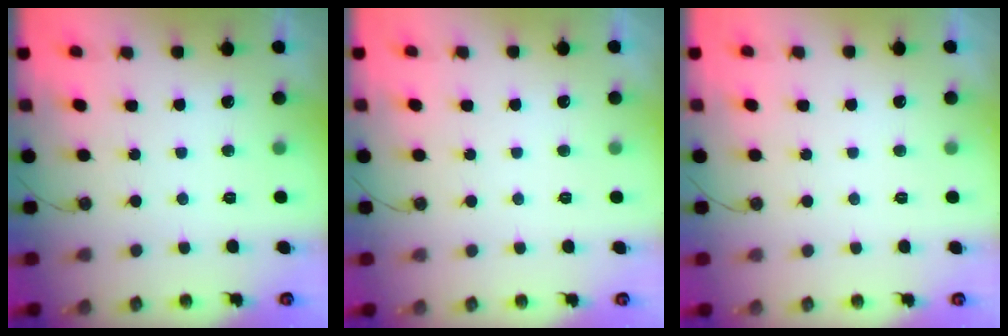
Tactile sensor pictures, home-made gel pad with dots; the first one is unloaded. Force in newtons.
{"total": 0.0}
{"total": 0.0}